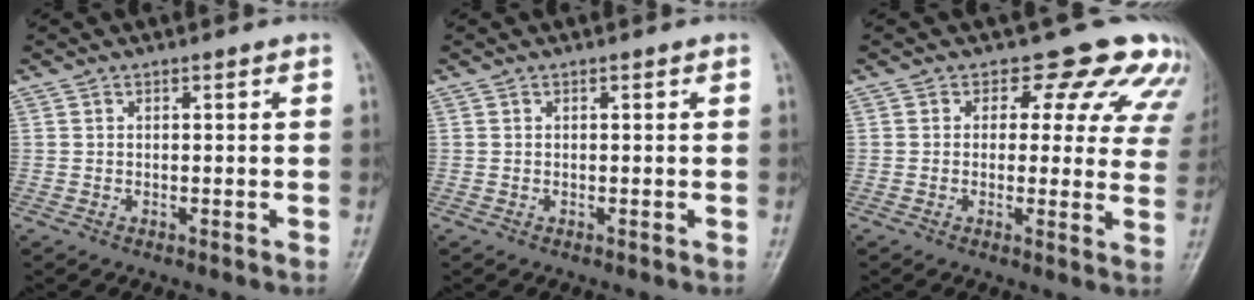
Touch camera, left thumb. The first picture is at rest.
{"total": 0.0}
{"total": 12.2, "force": [9.2, 6.6, 4.5], "torque": [0.008, -0.038, 0.076]}